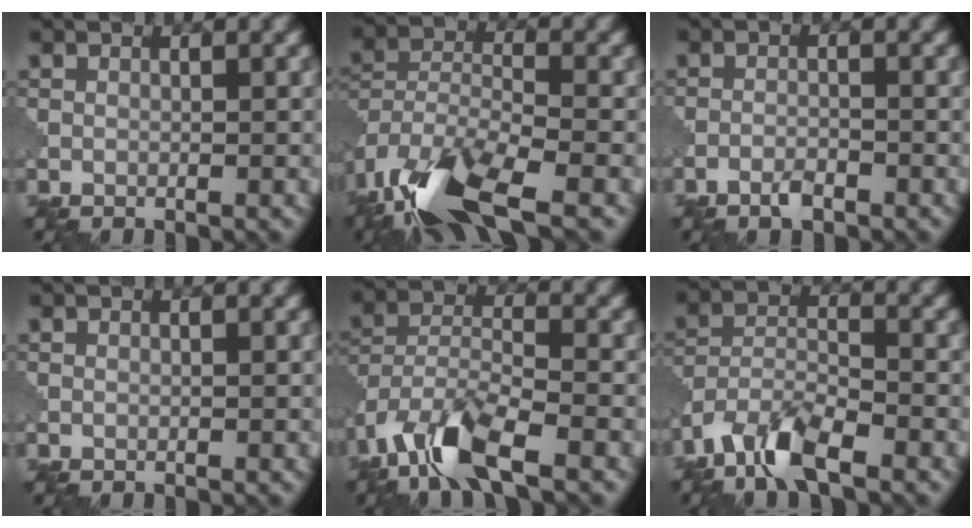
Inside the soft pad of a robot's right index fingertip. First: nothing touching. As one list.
[{"total": 12.8, "force": [-8.6, 4.3, 8.5], "torque": [-0.177, -0.020, -0.165]}, {"total": 1.7, "force": [-1.3, 0.4, 1.0], "torque": [-0.021, 0.000, -0.028]}, {"total": 0.0}, {"total": 8.9, "force": [-6.0, 2.9, 5.9], "torque": [-0.111, -0.004, -0.125]}, {"total": 6.2, "force": [-4.7, 1.8, 3.6], "torque": [-0.068, -0.003, -0.095]}]